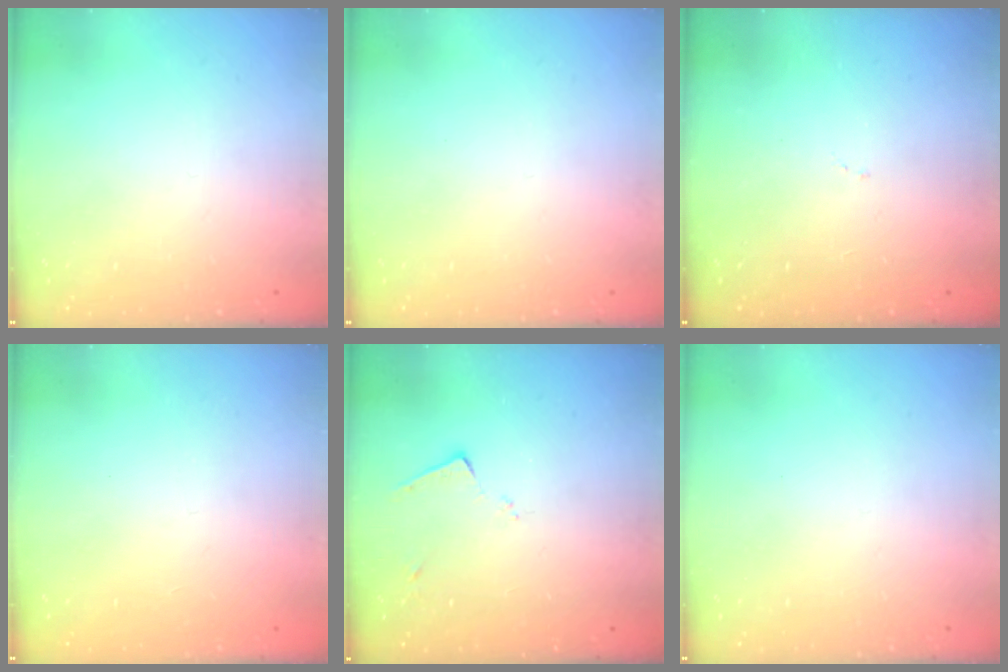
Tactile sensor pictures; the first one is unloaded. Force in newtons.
{"total": 0.0}
{"total": 7.1, "press": 7.0, "slide": 0.8}
{"total": 1.3, "press": 1.1, "slide": 0.7}
{"total": 7.8, "press": 7.8, "slide": 0.2}
{"total": 0.0}